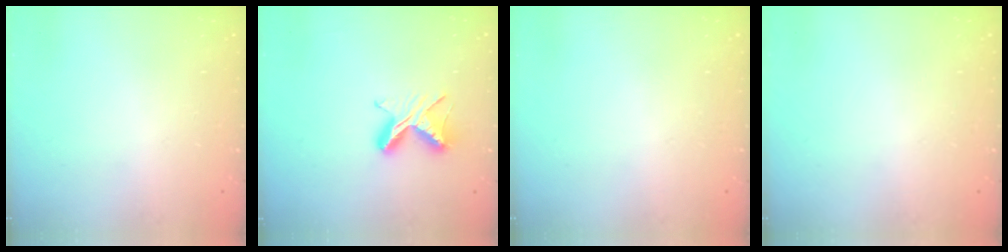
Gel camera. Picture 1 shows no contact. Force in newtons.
{"total": 7.8, "press": 7.7, "slide": 0.9}
{"total": 0.0}
{"total": 0.0}